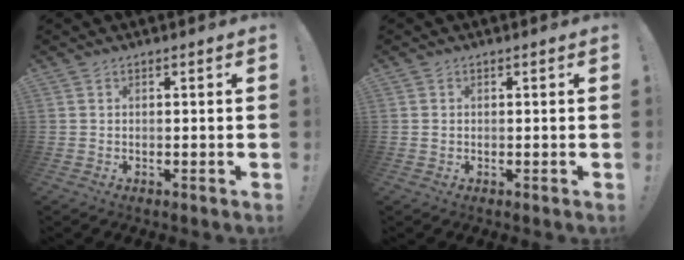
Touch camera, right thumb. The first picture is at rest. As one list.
[{"total": 0.6, "force": [0.1, 0.5, 0.2], "torque": [-0.012, 0.006, 0.003]}]